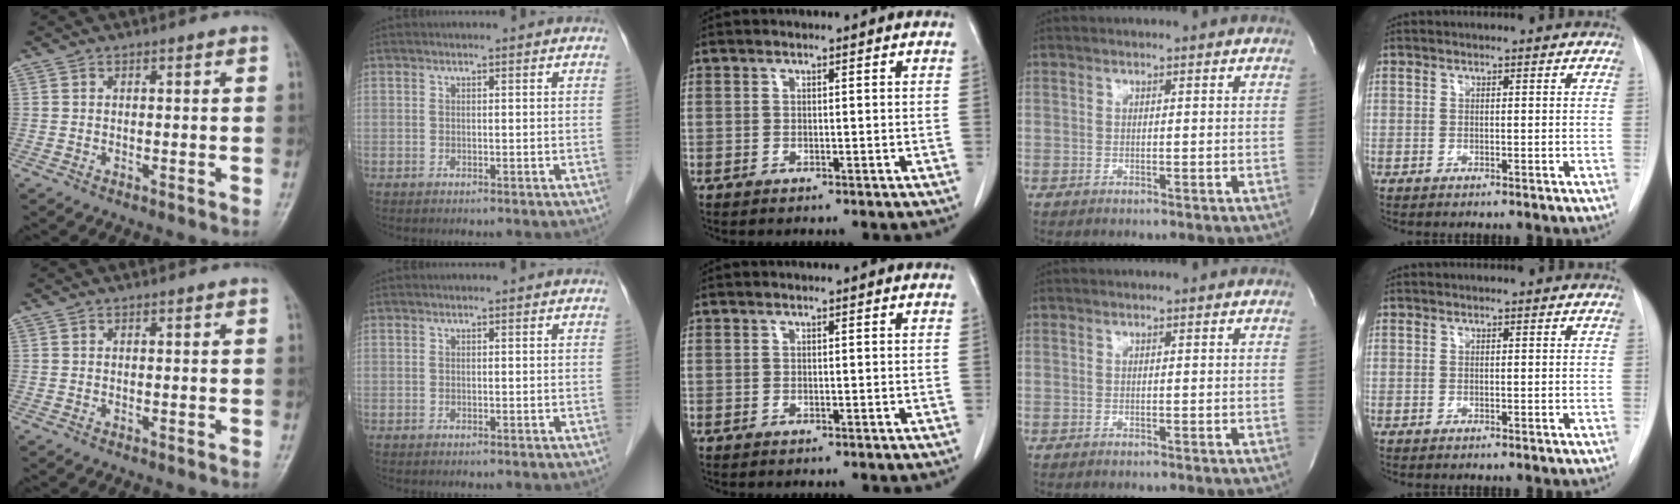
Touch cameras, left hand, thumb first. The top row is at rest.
{}